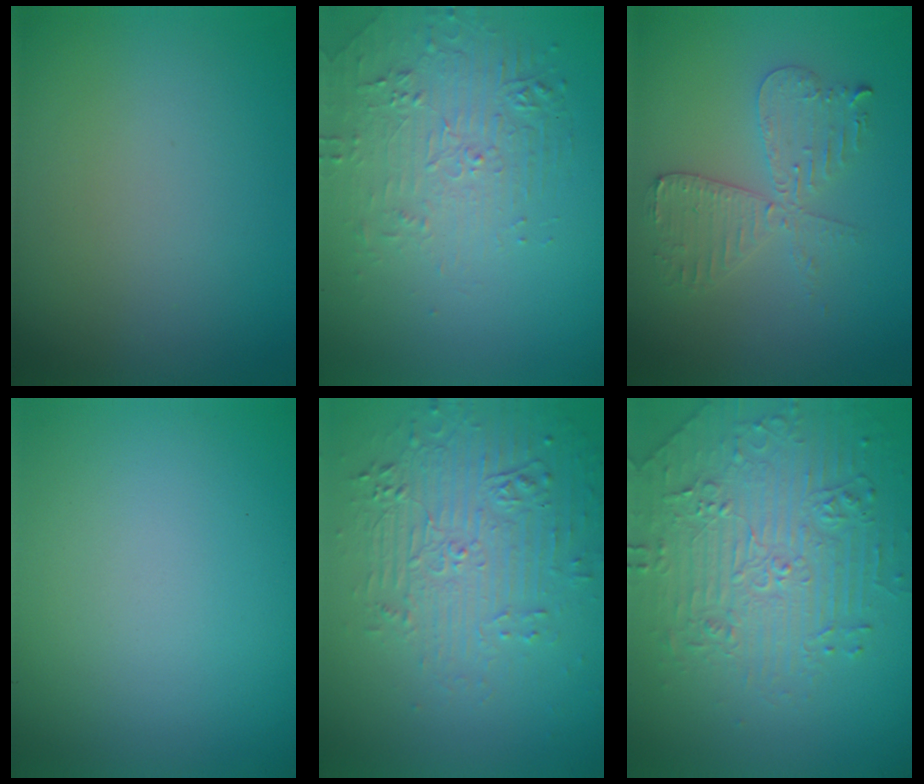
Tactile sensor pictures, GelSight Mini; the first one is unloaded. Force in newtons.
{"total": 2.1, "press": 1.5, "slide": 1.5}
{"total": 4.2, "press": 3.6, "slide": 2.2}
{"total": 0.0}
{"total": 5.9, "press": 3.6, "slide": 4.7}
{"total": 4.3, "press": 4.1, "slide": 1.1}